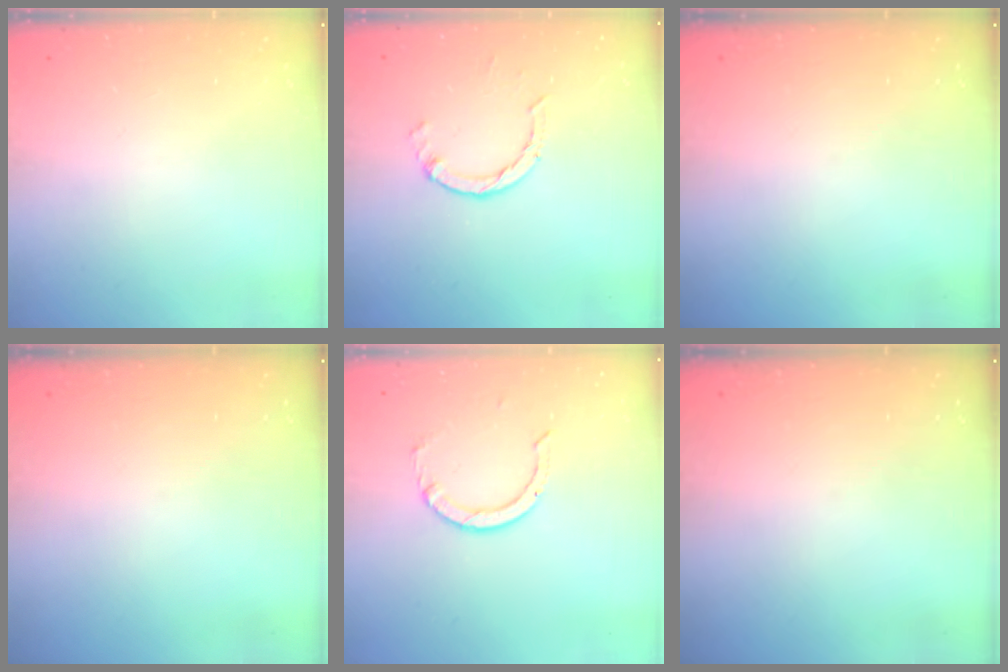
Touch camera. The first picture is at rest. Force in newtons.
{"total": 1.4, "press": 1.4, "slide": 0.2}
{"total": 0.0}
{"total": 0.0}
{"total": 1.7, "press": 1.7, "slide": 0.1}
{"total": 0.0}